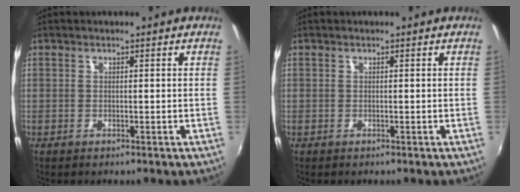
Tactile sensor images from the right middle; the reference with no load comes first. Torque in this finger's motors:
{"motor_torque": [0.56, -0.77, -0.20, -0.21]}